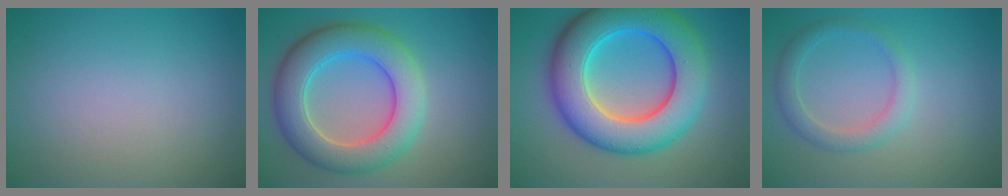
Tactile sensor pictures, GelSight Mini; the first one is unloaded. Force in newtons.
{"total": 7.6, "press": 7.6, "slide": 0.3}
{"total": 11.3, "press": 11.3, "slide": 0.1}
{"total": 2.4, "press": 2.4, "slide": 0.2}